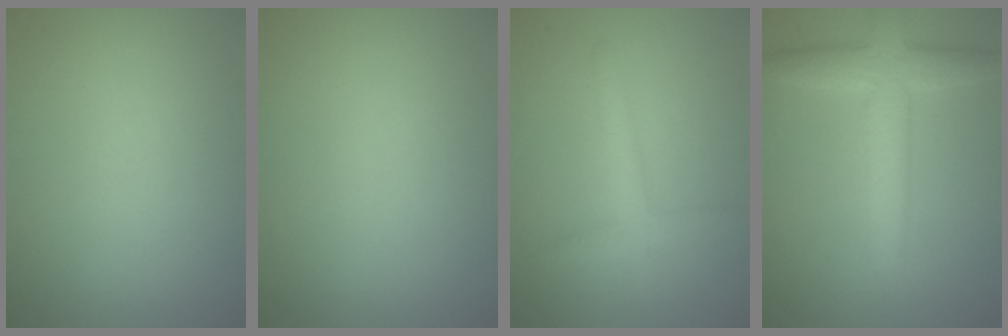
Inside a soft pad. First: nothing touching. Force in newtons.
{"total": 0.0}
{"total": 2.4, "press": 2.4, "slide": 0.1}
{"total": 5.2, "press": 5.2, "slide": 0.3}